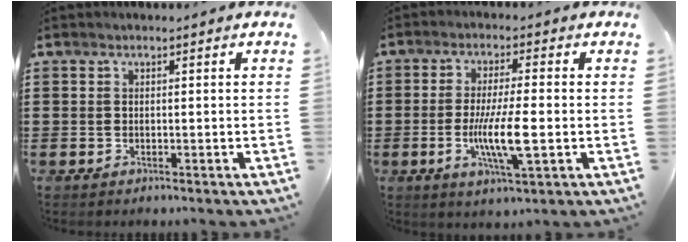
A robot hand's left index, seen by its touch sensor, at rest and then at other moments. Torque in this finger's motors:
{"motor_torque": [1.78, 0.36, 0.83, 0.21]}